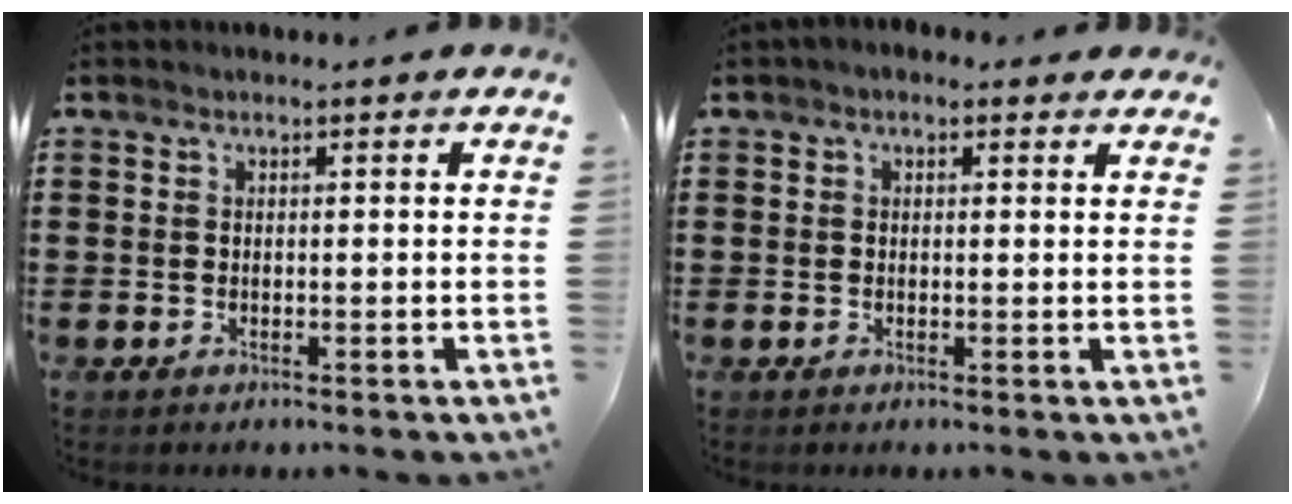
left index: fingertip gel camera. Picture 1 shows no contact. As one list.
[{"total": 1.1, "force": [0.3, 0.8, 0.7], "torque": [-0.015, 0.008, 0.004]}]